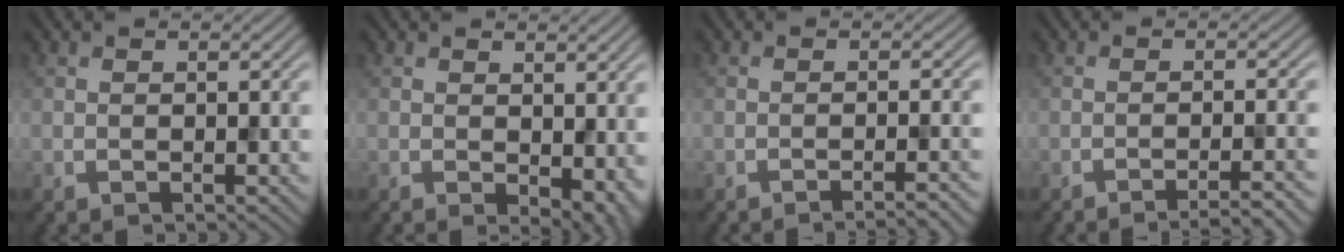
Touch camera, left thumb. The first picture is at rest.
{"total": 4.8, "force": [-0.5, 2.8, 3.9], "torque": [-0.054, -0.019, 0.004]}
{"total": 3.2, "force": [-2.2, 0.4, 2.3], "torque": [-0.023, 0.008, -0.044]}
{"total": 4.4, "force": [-3.1, 0.5, 3.2], "torque": [-0.039, 0.014, -0.060]}